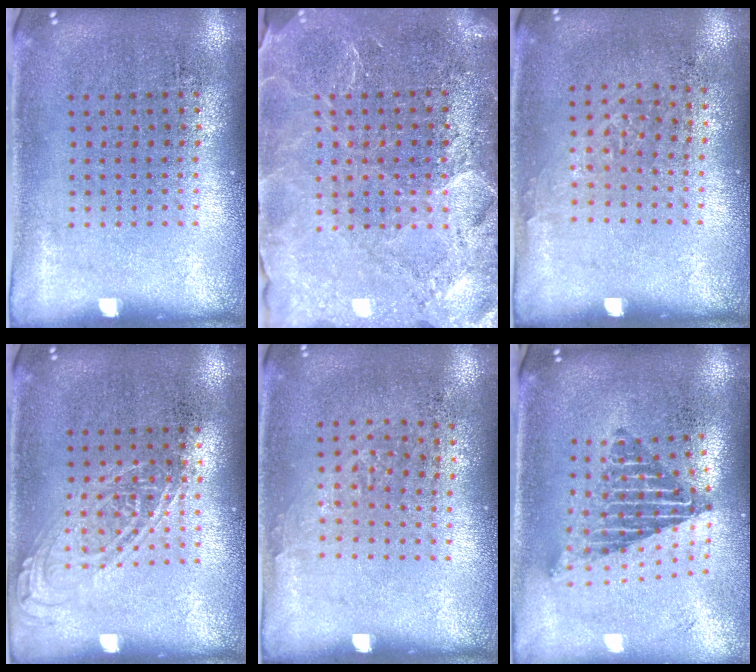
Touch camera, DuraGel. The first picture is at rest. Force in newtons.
{"total": 3.5, "press": 3.3, "slide": 1.3}
{"total": 0.8, "press": 0.6, "slide": 0.6}
{"total": 1.0, "press": 1.0, "slide": 0.1}
{"total": 0.8, "press": 0.6, "slide": 0.6}
{"total": 2.1, "press": 1.6, "slide": 1.4}